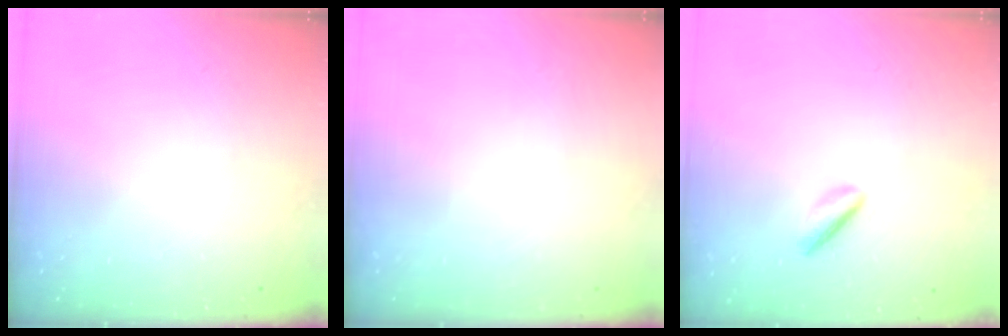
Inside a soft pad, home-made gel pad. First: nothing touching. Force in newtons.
{"total": 0.0}
{"total": 2.3, "press": 2.2, "slide": 0.3}